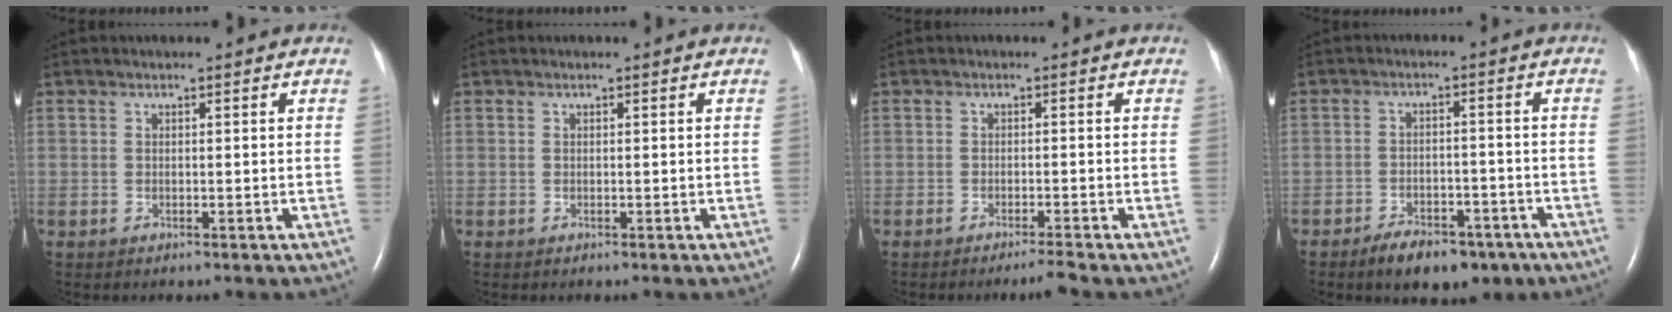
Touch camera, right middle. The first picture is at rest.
{"total": 0.0}
{"total": 2.1, "force": [-1.8, -0.6, 0.9], "torque": [-0.021, -0.006, -0.033]}
{"total": 8.1, "force": [-5.8, 3.9, 4.1], "torque": [-0.063, 0.004, -0.087]}